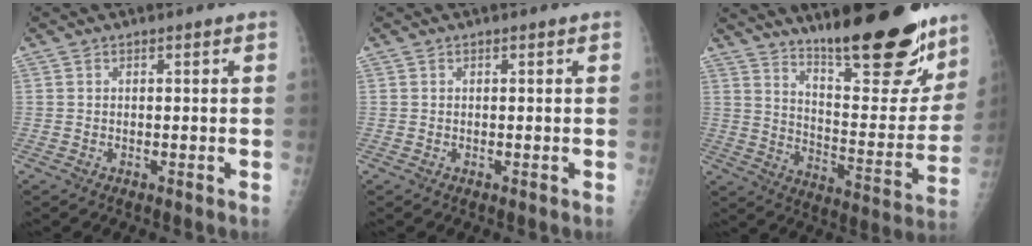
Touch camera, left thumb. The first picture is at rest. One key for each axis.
{"total": 0.0}
{"total": 25.6, "fx": 18.6, "fy": 6.4, "fz": 16.3, "tx": -0.198, "ty": -0.110, "tz": 0.276}